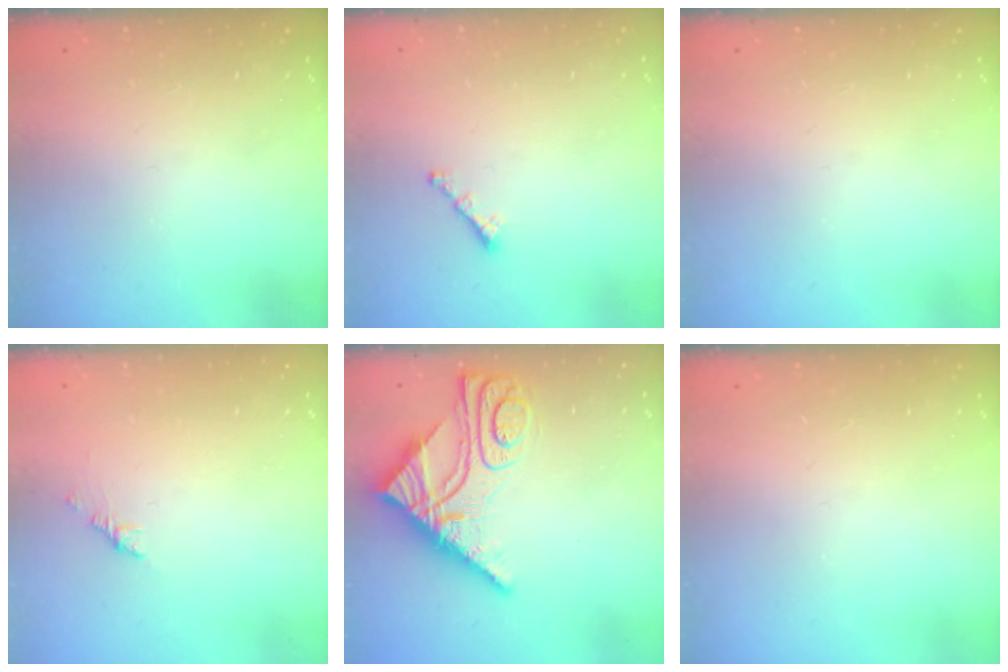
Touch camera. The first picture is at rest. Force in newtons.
{"total": 1.6, "press": 1.5, "slide": 0.5}
{"total": 0.0}
{"total": 1.1, "press": 1.0, "slide": 0.5}
{"total": 15.2, "press": 15.1, "slide": 1.6}
{"total": 0.0}